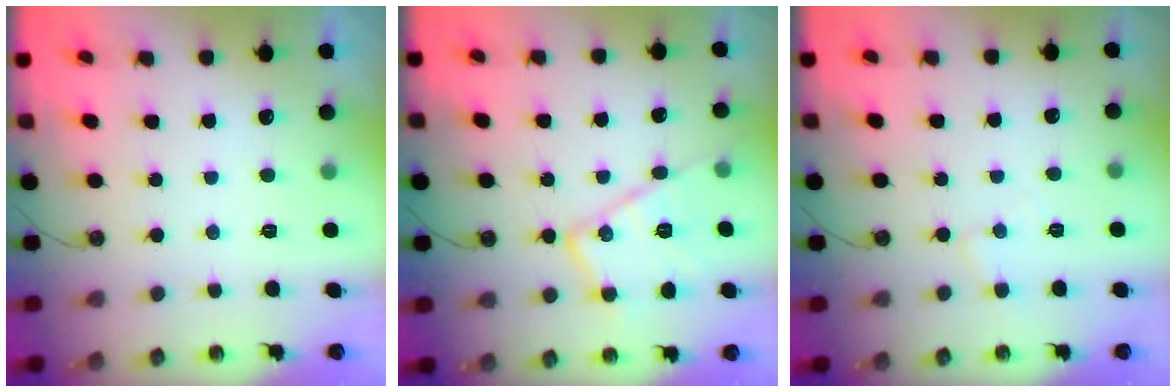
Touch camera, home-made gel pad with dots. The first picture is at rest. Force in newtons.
{"total": 15.4, "press": 15.4, "slide": 0.7}
{"total": 4.2, "press": 4.1, "slide": 0.7}